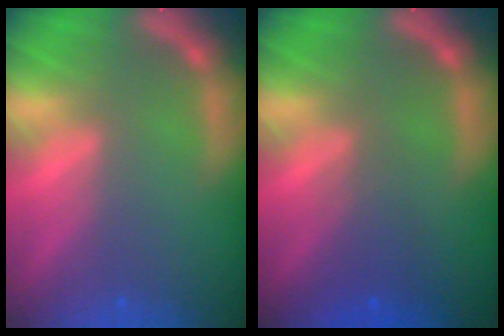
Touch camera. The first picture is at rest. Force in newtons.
{"total": 2.5}